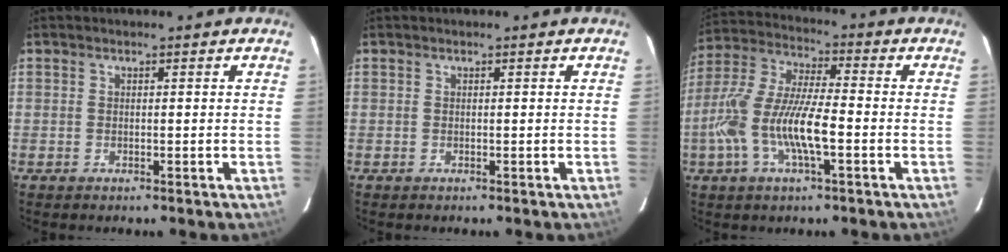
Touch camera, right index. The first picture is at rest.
{"total": 0.0}
{"total": 14.6, "force": [-4.0, 3.8, 13.5], "torque": [-0.282, -0.003, -0.080]}